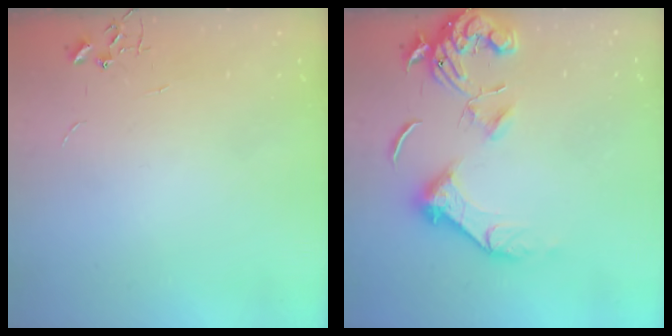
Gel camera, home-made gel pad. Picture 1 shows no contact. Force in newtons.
{"total": 14.4, "press": 14.3, "slide": 1.6}